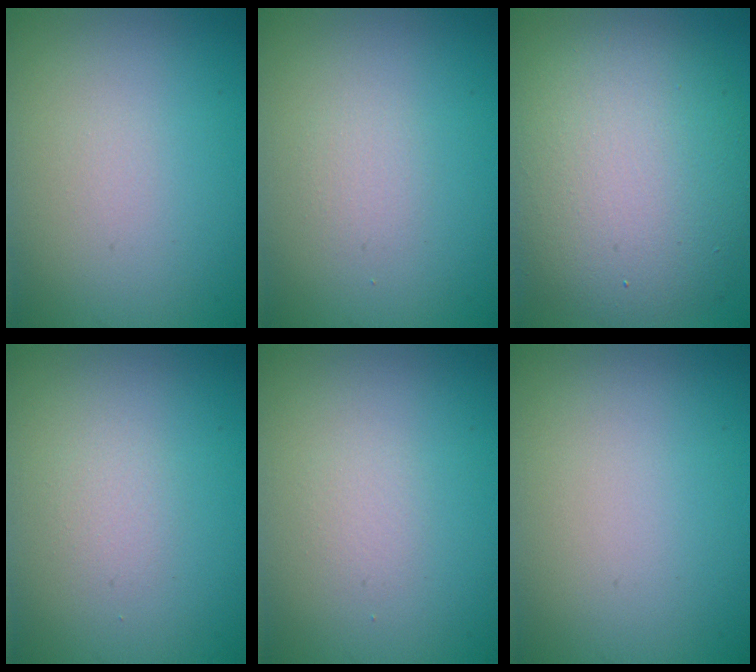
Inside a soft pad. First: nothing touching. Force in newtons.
{"total": 0.9, "press": 0.9, "slide": 0.0}
{"total": 10.5, "press": 10.5, "slide": 0.6}
{"total": 1.0, "press": 1.0, "slide": 0.0}
{"total": 0.7, "press": 0.7, "slide": 0.0}
{"total": 0.0}